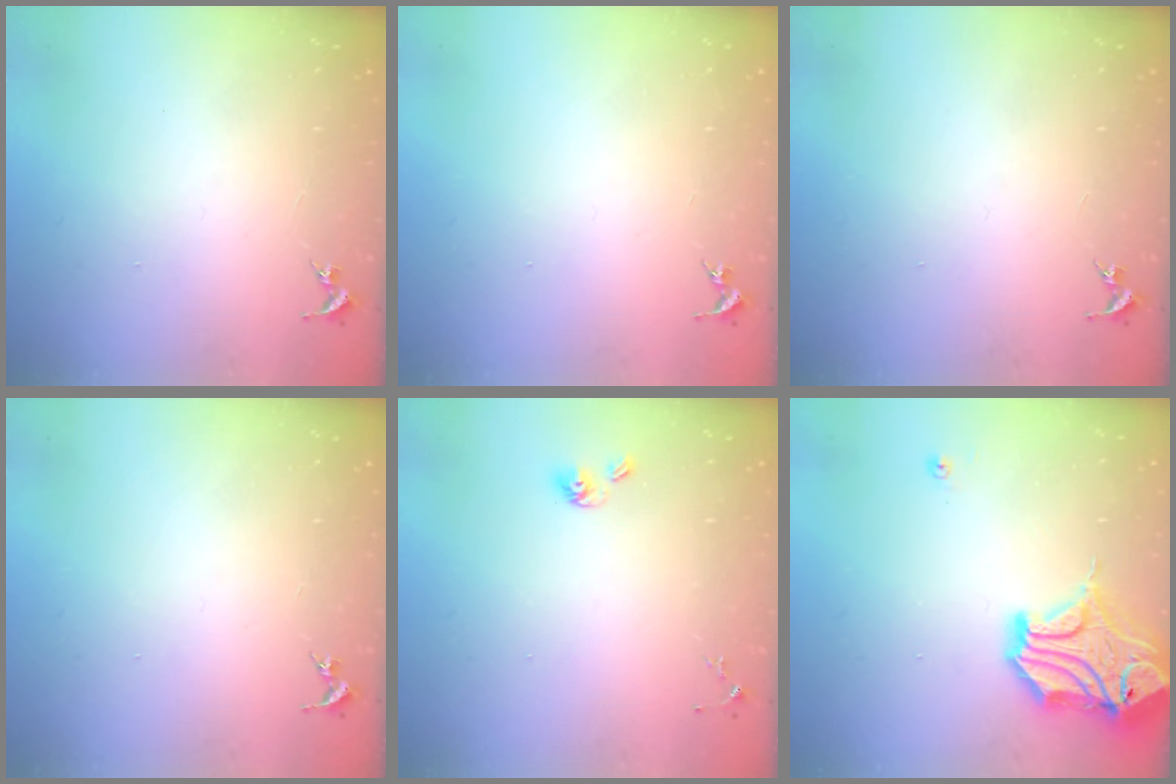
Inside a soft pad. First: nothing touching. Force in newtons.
{"total": 0.0}
{"total": 0.0}
{"total": 0.0}
{"total": 5.6, "press": 5.1, "slide": 2.3}
{"total": 18.1, "press": 17.9, "slide": 2.5}